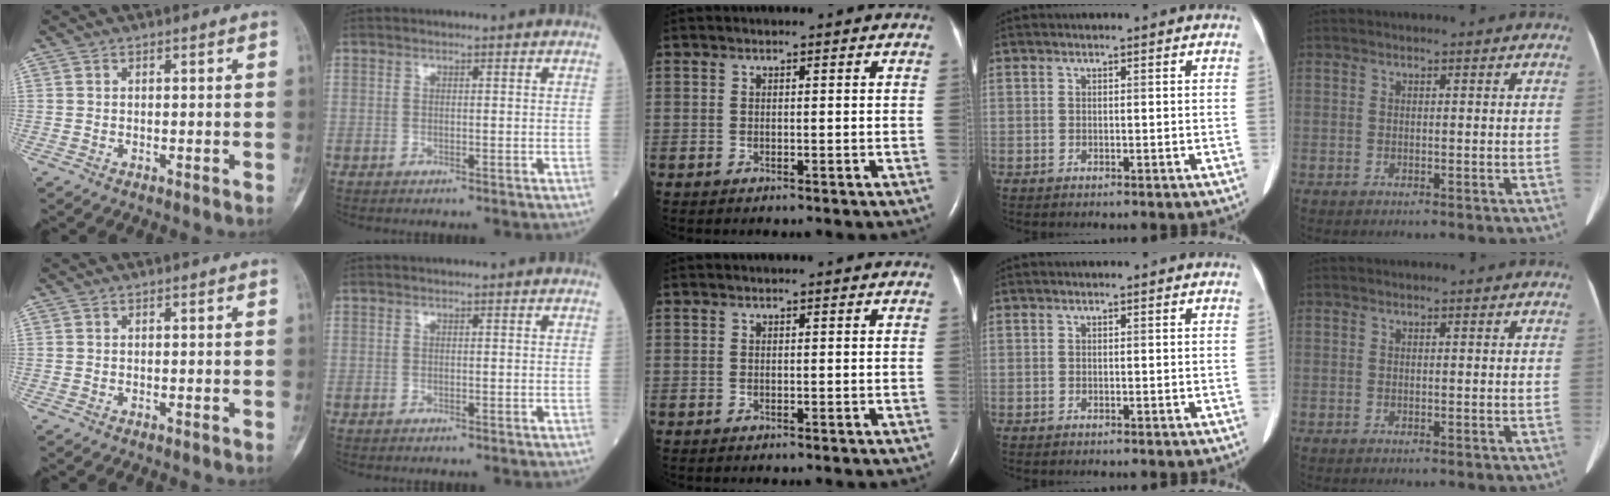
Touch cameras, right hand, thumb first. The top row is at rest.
{}